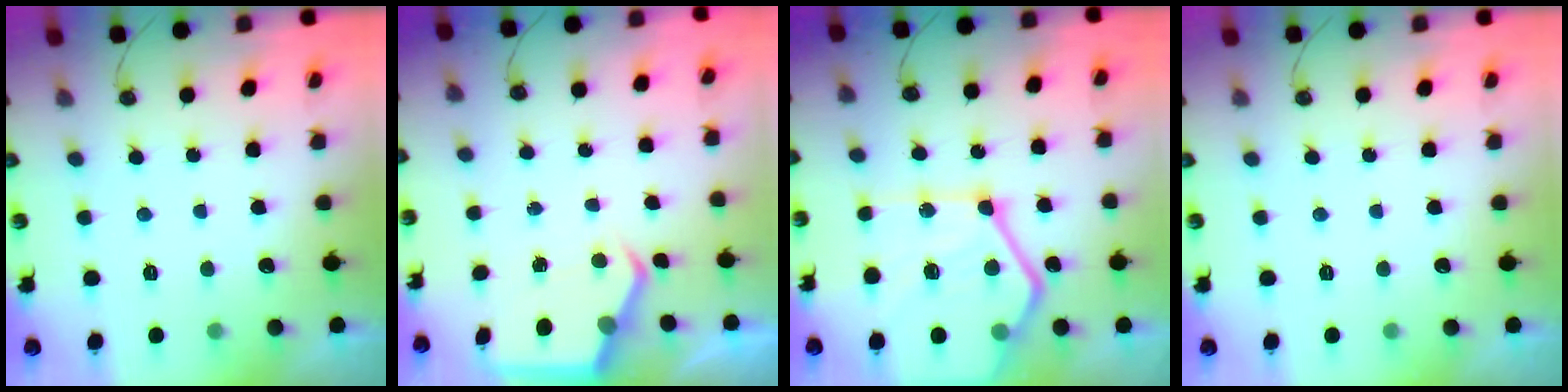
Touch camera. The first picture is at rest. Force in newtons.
{"total": 5.9, "press": 5.9, "slide": 0.5}
{"total": 25.2, "press": 25.1, "slide": 2.7}
{"total": 0.0}